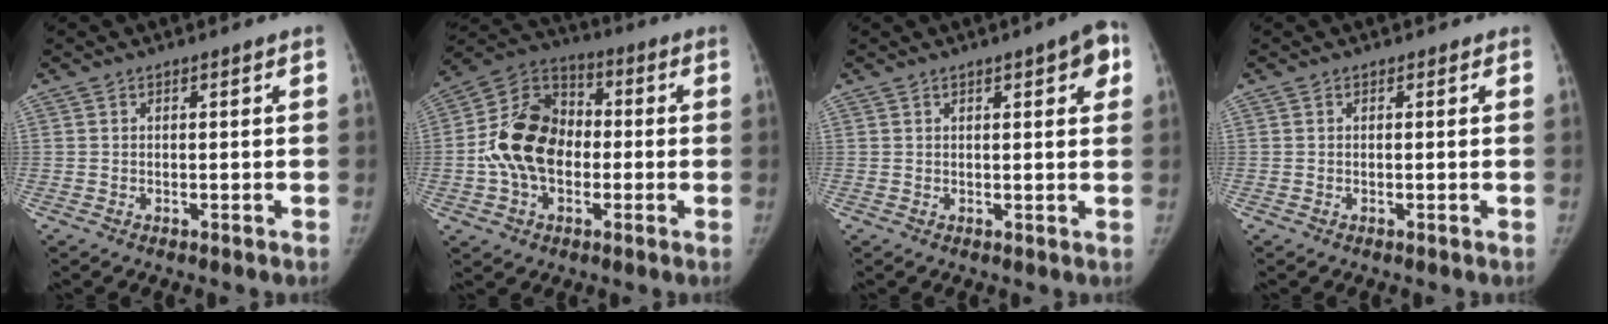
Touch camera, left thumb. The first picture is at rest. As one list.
[{"total": 15.8, "force": [-1.4, 11.3, 10.9], "torque": [-0.176, 0.034, -0.032]}, {"total": 5.6, "force": [2.4, 1.6, 4.8], "torque": [-0.045, -0.002, 0.024]}, {"total": 0.0}]